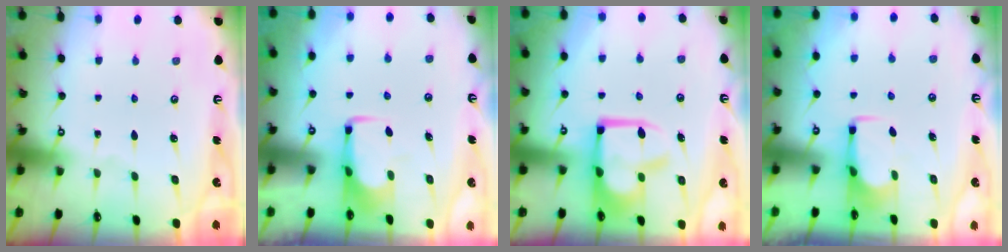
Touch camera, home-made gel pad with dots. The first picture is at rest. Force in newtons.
{"total": 1.5, "press": 1.5, "slide": 0.2}
{"total": 10.6, "press": 10.5, "slide": 1.2}
{"total": 3.0, "press": 2.9, "slide": 0.5}